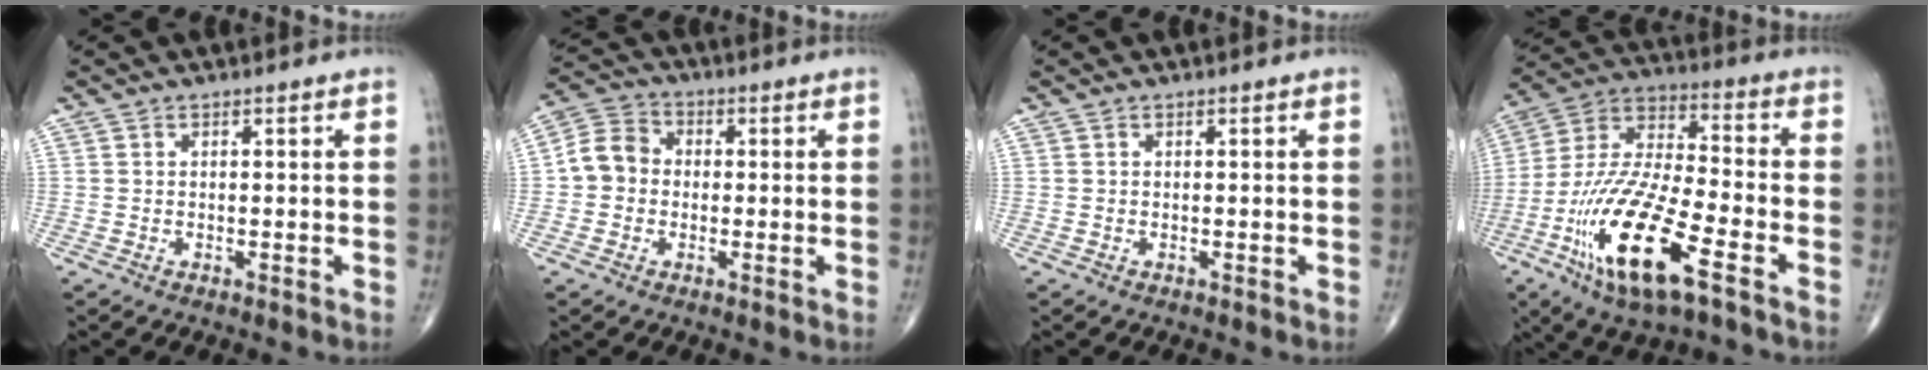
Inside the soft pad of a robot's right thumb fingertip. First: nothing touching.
{"total": 6.9, "force": [-0.5, 6.1, 3.4], "torque": [-0.047, 0.024, -0.024]}
{"total": 0.0}
{"total": 21.3, "force": [-9.6, 6.3, 17.9], "torque": [-0.386, 0.025, -0.176]}